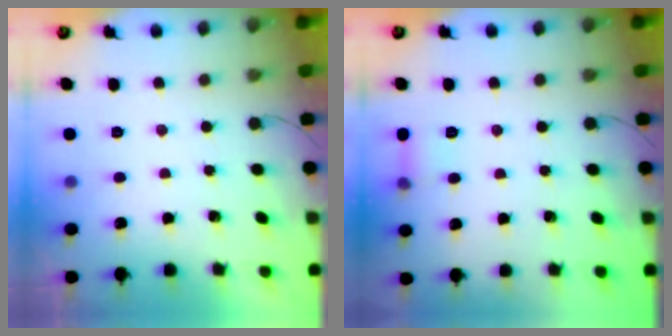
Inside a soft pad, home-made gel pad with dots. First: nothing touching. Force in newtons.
{"total": 5.8, "press": 5.6, "slide": 1.5}